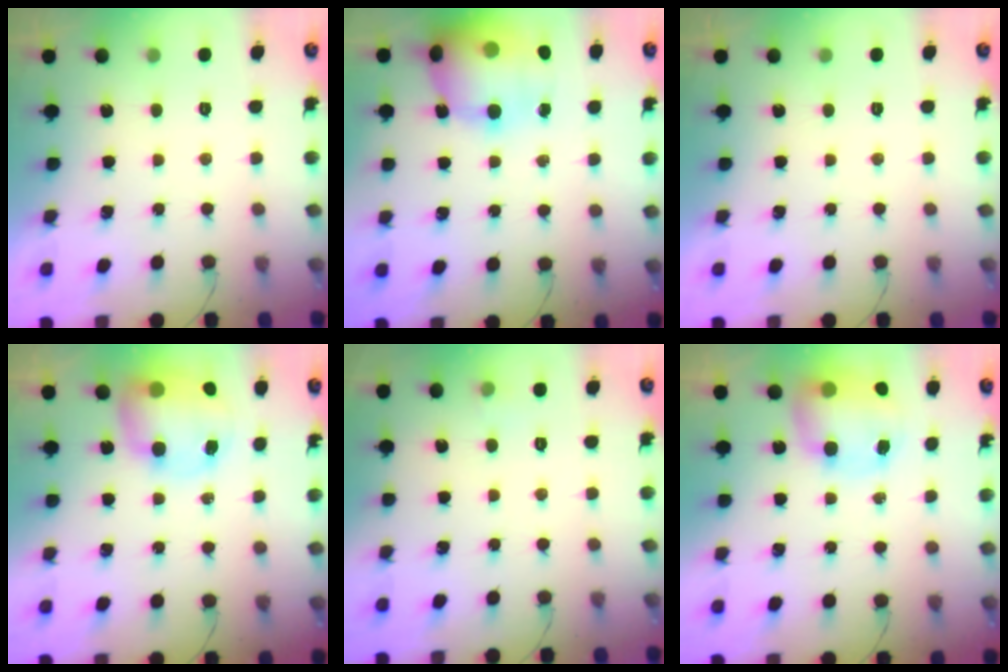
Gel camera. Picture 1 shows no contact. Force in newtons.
{"total": 17.7, "press": 17.3, "slide": 3.8}
{"total": 0.0}
{"total": 11.3, "press": 11.0, "slide": 2.8}
{"total": 5.8, "press": 2.8, "slide": 5.1}
{"total": 10.8, "press": 10.5, "slide": 2.6}